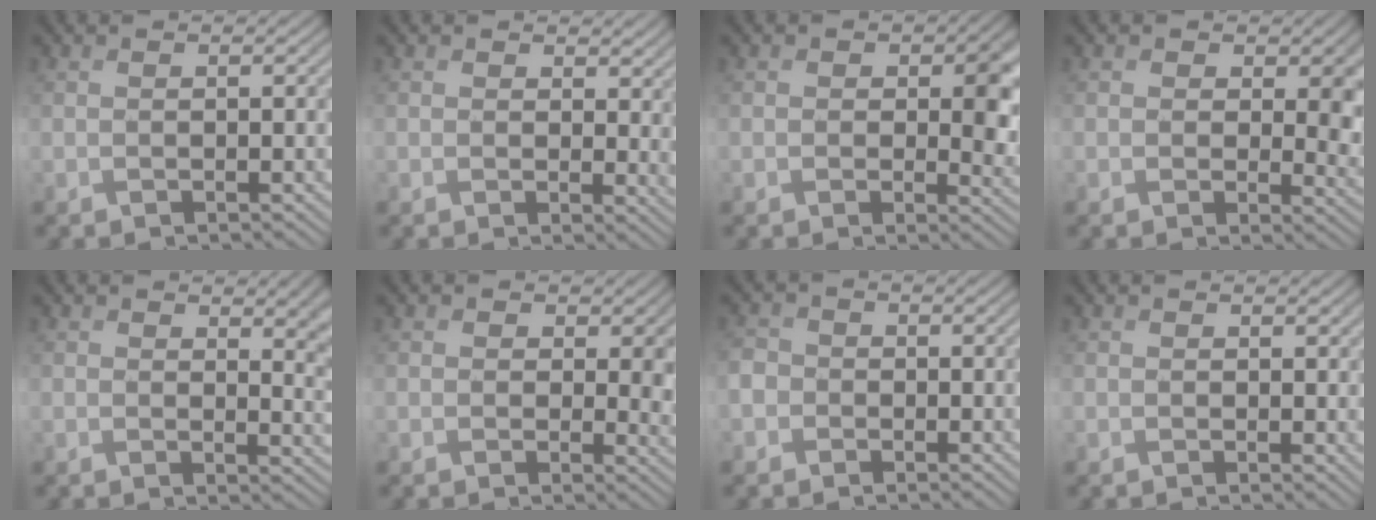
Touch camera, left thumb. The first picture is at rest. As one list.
[{"total": 3.2, "force": [1.5, 2.1, 1.9], "torque": [-0.030, -0.010, 0.026]}, {"total": 5.0, "force": [0.5, 3.6, 3.4], "torque": [-0.046, -0.014, 0.006]}, {"total": 5.6, "force": [1.1, 4.0, 3.7], "torque": [-0.059, -0.014, 0.011]}, {"total": 4.1, "force": [2.1, 1.6, 3.1], "torque": [-0.040, -0.007, 0.037]}, {"total": 4.0, "force": [0.8, 3.1, 2.4], "torque": [-0.045, -0.013, 0.010]}, {"total": 2.5, "force": [-1.0, 2.2, 0.6], "torque": [-0.016, -0.003, -0.028]}, {"total": 0.8, "force": [0.6, 0.4, 0.4], "torque": [-0.003, -0.003, 0.011]}]